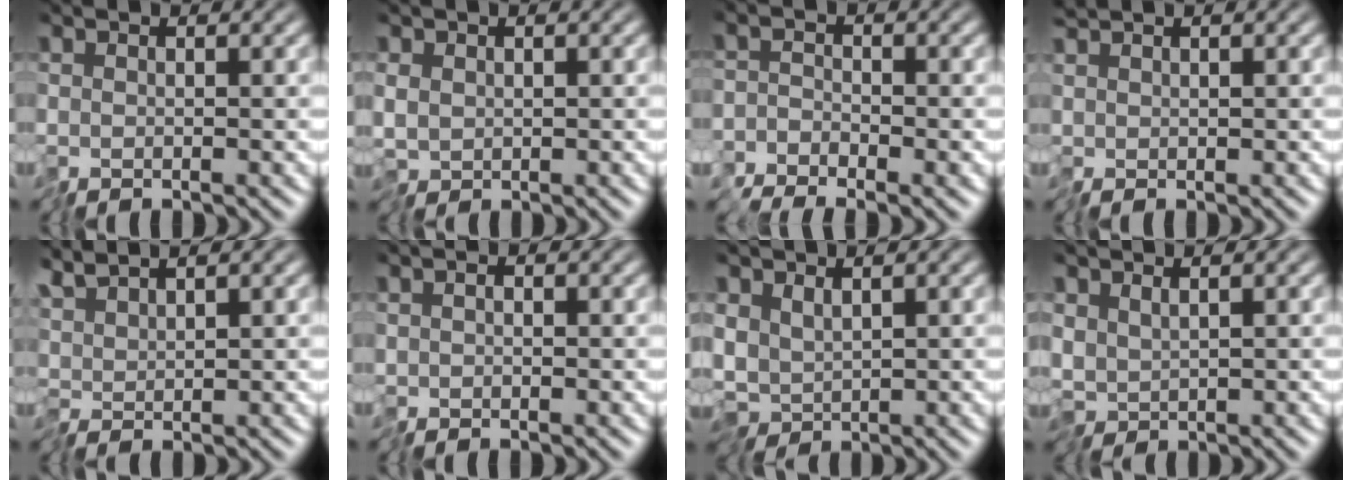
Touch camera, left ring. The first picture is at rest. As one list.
[{"total": 1.5, "force": [0.0, 1.2, 0.9], "torque": [-0.021, -0.002, -0.002]}, {"total": 1.4, "force": [-1.3, -0.1, -0.5], "torque": [0.012, 0.005, -0.031]}, {"total": 0.8, "force": [0.7, 0.3, 0.1], "torque": [-0.006, 0.004, 0.014]}, {"total": 2.3, "force": [2.1, 0.3, 0.9], "torque": [-0.029, 0.006, 0.043]}, {"total": 1.2, "force": [-0.4, 0.8, 0.7], "torque": [-0.015, -0.001, -0.011]}, {"total": 3.7, "force": [-0.1, 2.7, 2.6], "torque": [-0.050, -0.010, 0.001]}, {"total": 2.1, "force": [0.0, 1.6, 1.3], "torque": [-0.028, -0.006, -0.002]}]